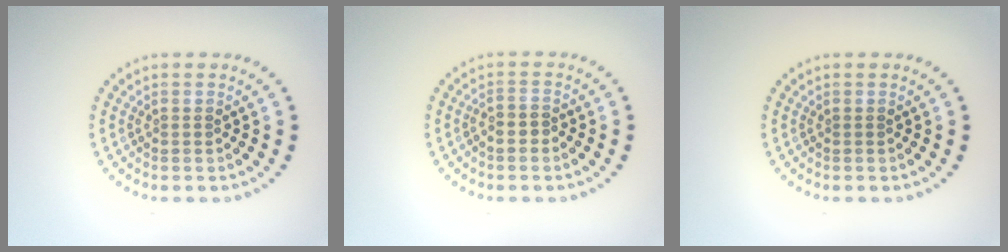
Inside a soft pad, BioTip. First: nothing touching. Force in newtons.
{"total": 1.5, "press": 1.3, "slide": 0.7}
{"total": 0.0}